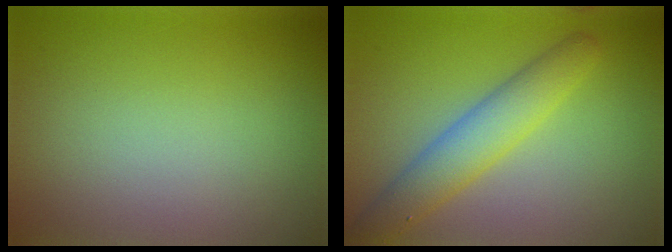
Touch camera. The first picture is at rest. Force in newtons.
{"total": 4.5, "press": 4.5, "slide": 0.1}